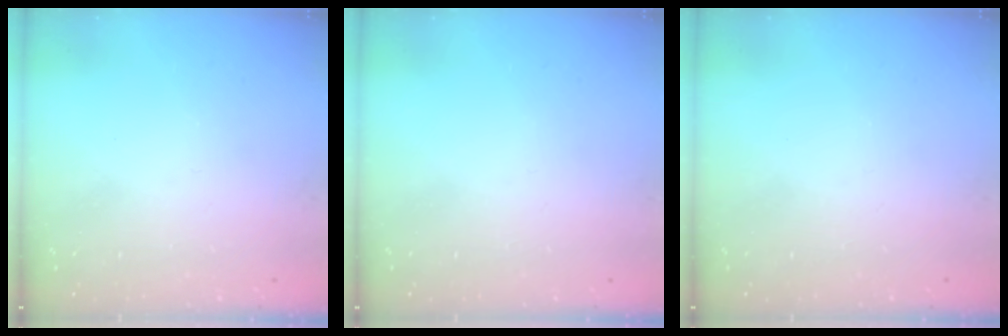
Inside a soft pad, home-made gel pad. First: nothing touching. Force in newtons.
{"total": 0.0}
{"total": 0.0}